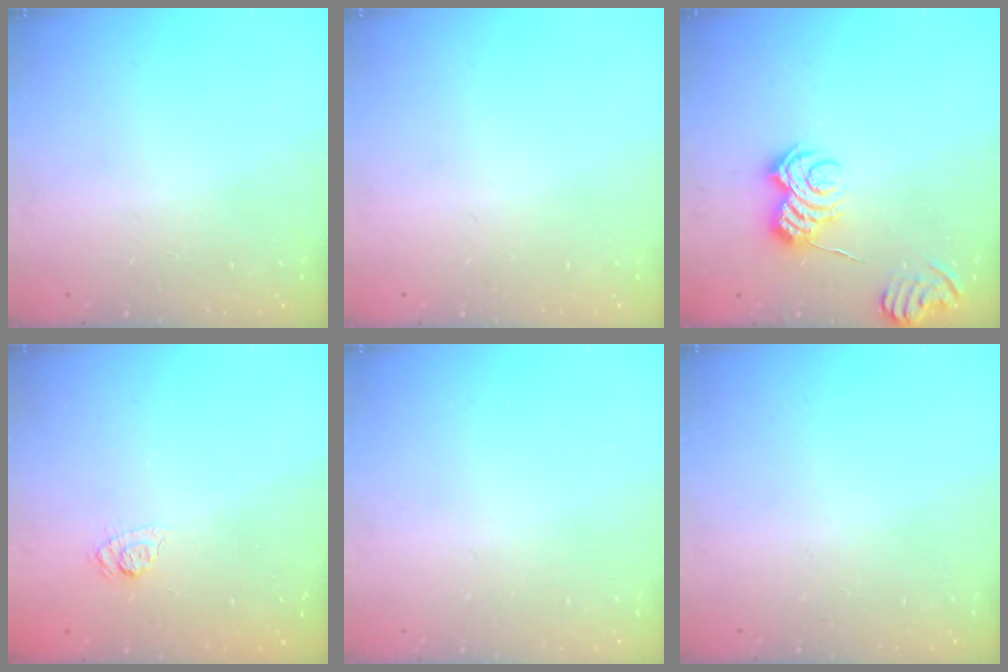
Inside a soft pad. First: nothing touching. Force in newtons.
{"total": 0.0}
{"total": 5.4, "press": 5.3, "slide": 1.0}
{"total": 4.5, "press": 4.2, "slide": 1.7}
{"total": 0.0}
{"total": 0.0}